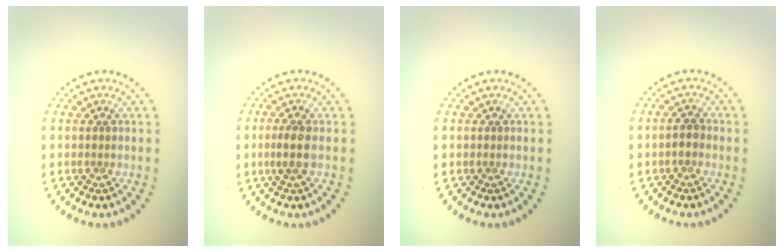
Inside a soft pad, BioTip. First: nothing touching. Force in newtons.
{"total": 1.8, "press": 1.5, "slide": 0.9}
{"total": 0.0}
{"total": 1.0, "press": 1.0, "slide": 0.2}